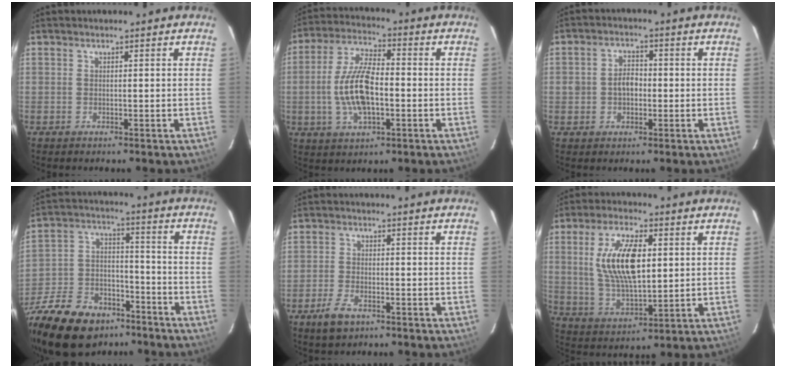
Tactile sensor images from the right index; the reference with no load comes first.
{"total": 11.8, "force": [-1.9, 4.8, 10.6], "torque": [-0.216, 0.005, -0.034]}
{"total": 4.2, "force": [-0.6, 3.3, 2.5], "torque": [-0.046, 0.012, -0.006]}
{"total": 26.5, "force": [-18.4, 14.2, 12.6], "torque": [-0.298, 0.006, -0.292]}
{"total": 5.3, "force": [-3.4, 2.6, 3.1], "torque": [-0.082, -0.004, -0.062]}
{"total": 13.7, "force": [2.7, 5.9, 12.1], "torque": [-0.230, 0.003, 0.058]}